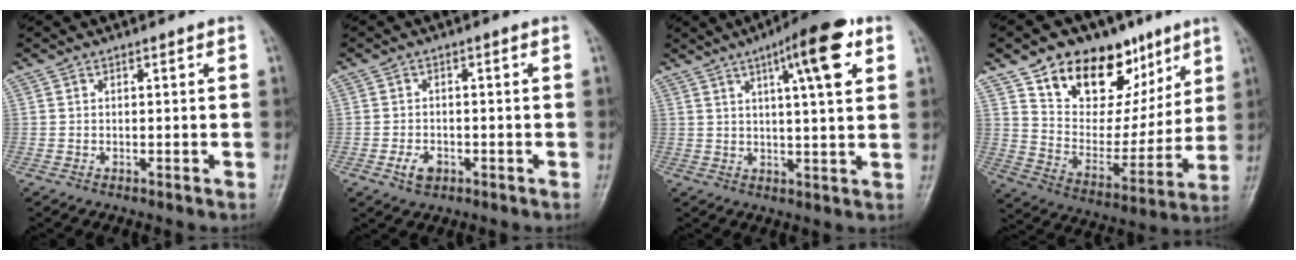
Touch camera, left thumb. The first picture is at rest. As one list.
[{"total": 3.2, "force": [-1.4, 2.2, 1.9], "torque": [-0.029, 0.004, -0.022]}, {"total": 12.1, "force": [5.4, 2.5, 10.6], "torque": [-0.147, -0.009, 0.073]}, {"total": 22.0, "force": [12.5, 13.3, 12.2], "torque": [-0.130, -0.044, 0.211]}]